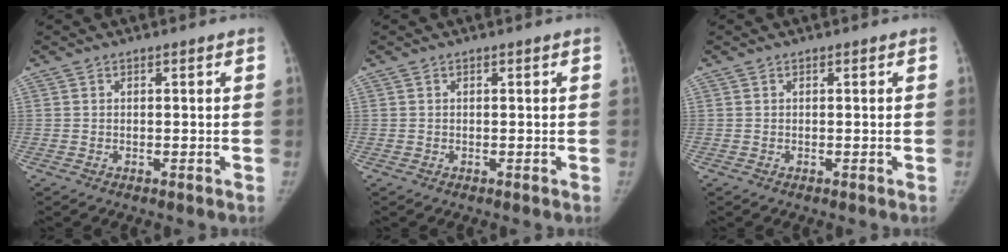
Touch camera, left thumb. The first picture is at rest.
{"total": 0.0}
{"total": 0.0}